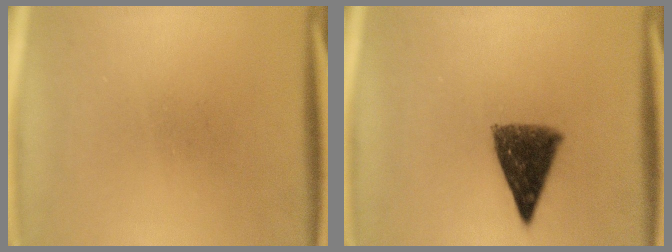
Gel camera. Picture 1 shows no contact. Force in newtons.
{"total": 9.0}